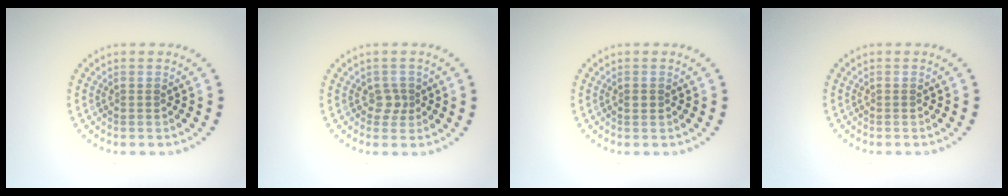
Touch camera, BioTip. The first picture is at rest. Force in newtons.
{"total": 1.4, "press": 1.1, "slide": 0.9}
{"total": 0.7, "press": 0.7, "slide": 0.1}
{"total": 0.0}